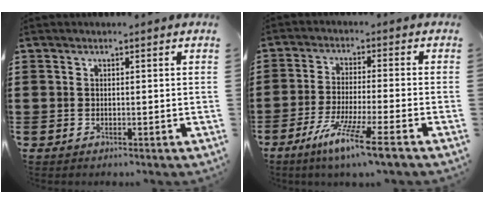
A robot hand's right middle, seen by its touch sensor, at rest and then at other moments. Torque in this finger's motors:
{"motor_torque": [2.14, 0.00, 0.51, 0.17]}